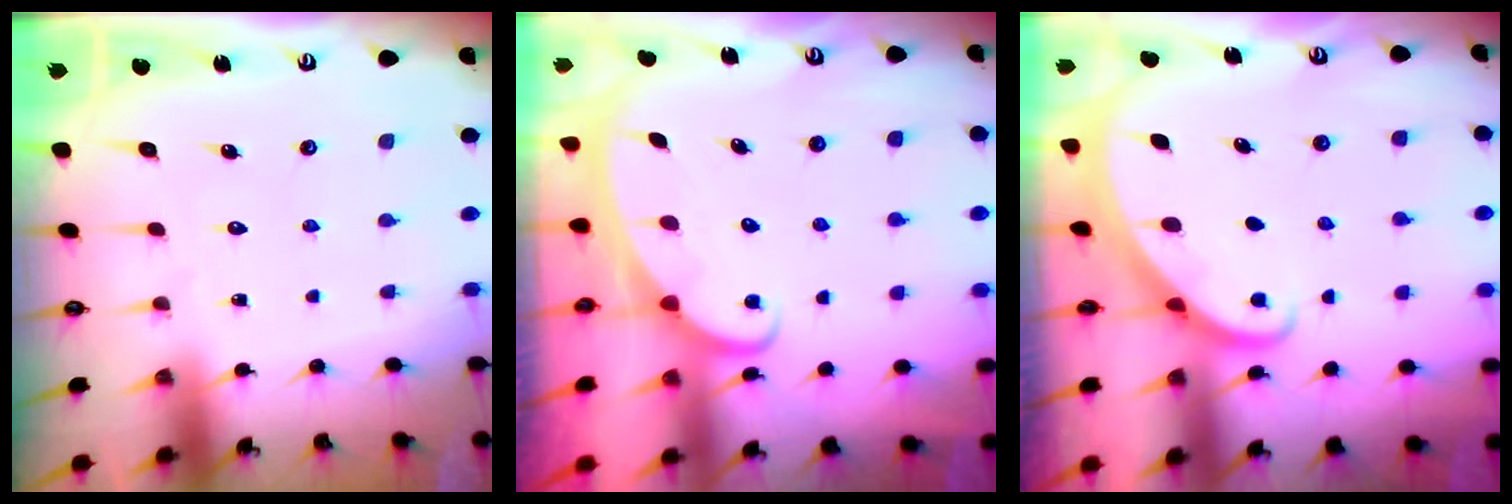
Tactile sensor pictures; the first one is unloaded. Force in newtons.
{"total": 2.3, "press": 2.3, "slide": 0.4}
{"total": 1.9, "press": 1.9, "slide": 0.0}